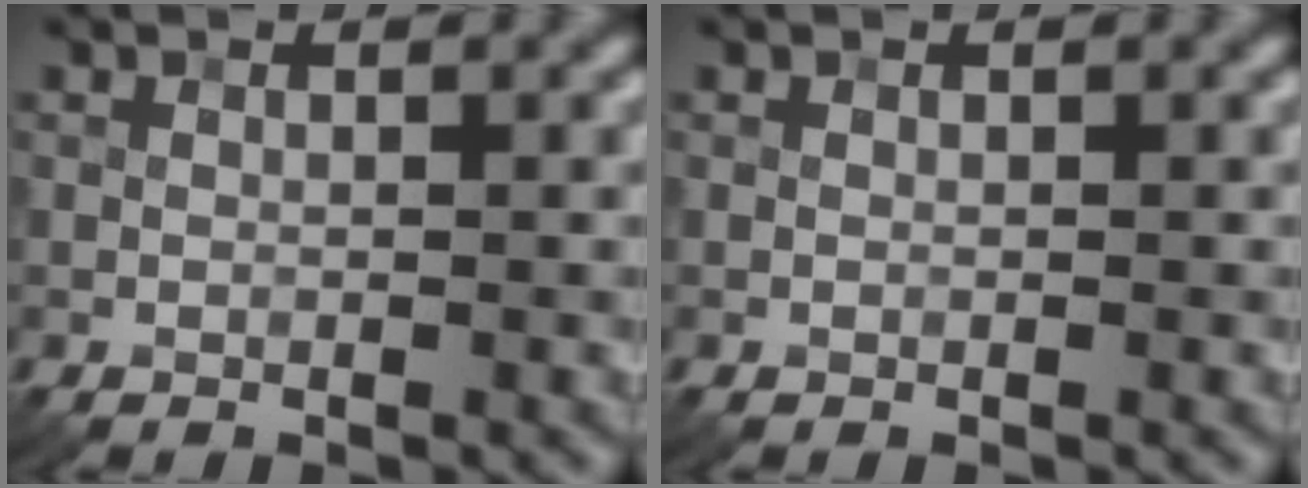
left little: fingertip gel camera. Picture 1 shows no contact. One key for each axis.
{"total": 0.0}